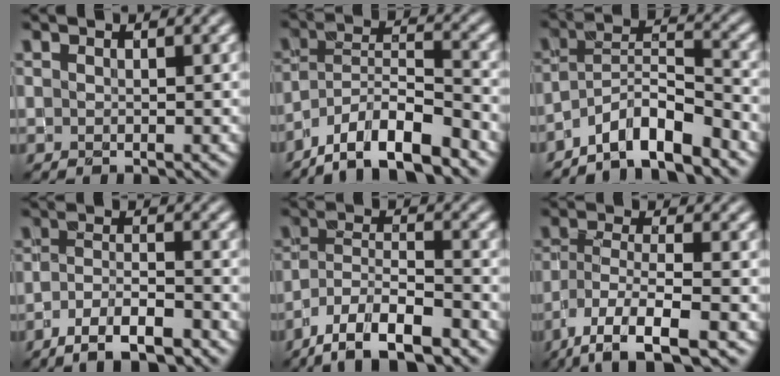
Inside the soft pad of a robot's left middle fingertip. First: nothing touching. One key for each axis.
{"total": 9.3, "fx": -7.2, "fy": 2.5, "fz": 5.4, "tx": -0.081, "ty": 0.013, "tz": -0.128}
{"total": 6.9, "fx": -5.4, "fy": 1.5, "fz": 4.0, "tx": -0.061, "ty": 0.009, "tz": -0.094}
{"total": 4.7, "fx": -3.2, "fy": 1.2, "fz": 3.2, "tx": -0.058, "ty": 0.000, "tz": -0.057}
{"total": 8.1, "fx": -6.0, "fy": 2.5, "fz": 4.7, "tx": -0.079, "ty": 0.001, "tz": -0.111}
{"total": 6.9, "fx": -4.4, "fy": 1.6, "fz": 5.0, "tx": -0.095, "ty": -0.007, "tz": -0.085}